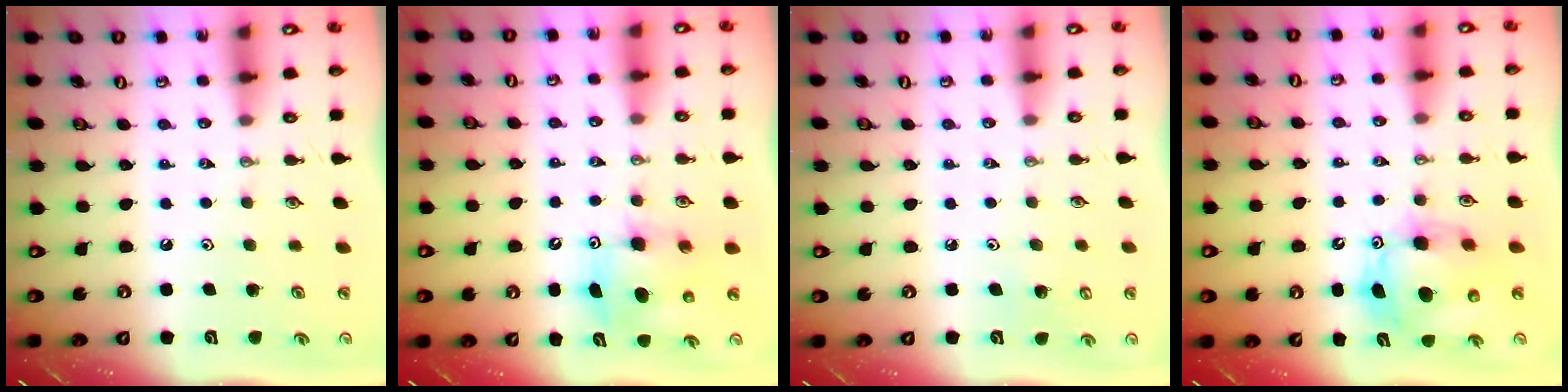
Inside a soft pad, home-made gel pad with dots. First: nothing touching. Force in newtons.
{"total": 8.0, "press": 7.8, "slide": 2.0}
{"total": 4.8, "press": 4.7, "slide": 0.7}
{"total": 12.5, "press": 12.2, "slide": 2.4}